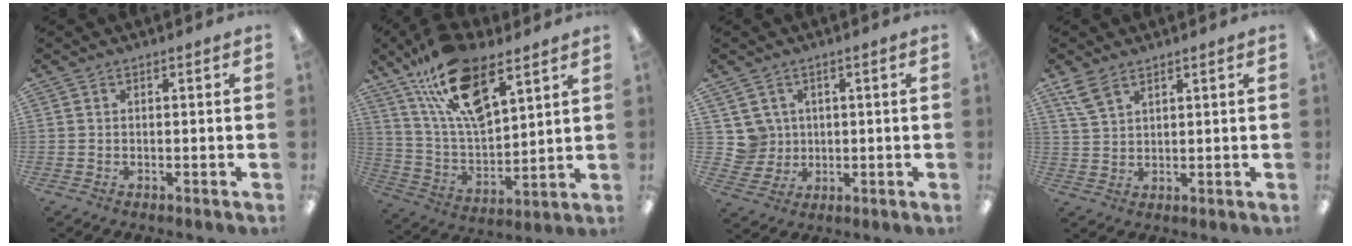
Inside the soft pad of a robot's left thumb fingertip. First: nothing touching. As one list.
[{"total": 19.5, "force": [12.2, 8.2, 12.8], "torque": [-0.246, -0.050, 0.214]}, {"total": 5.7, "force": [2.2, 5.3, 0.1], "torque": [-0.013, -0.001, 0.045]}, {"total": 5.0, "force": [3.8, 2.1, 2.6], "torque": [-0.057, -0.011, 0.073]}]